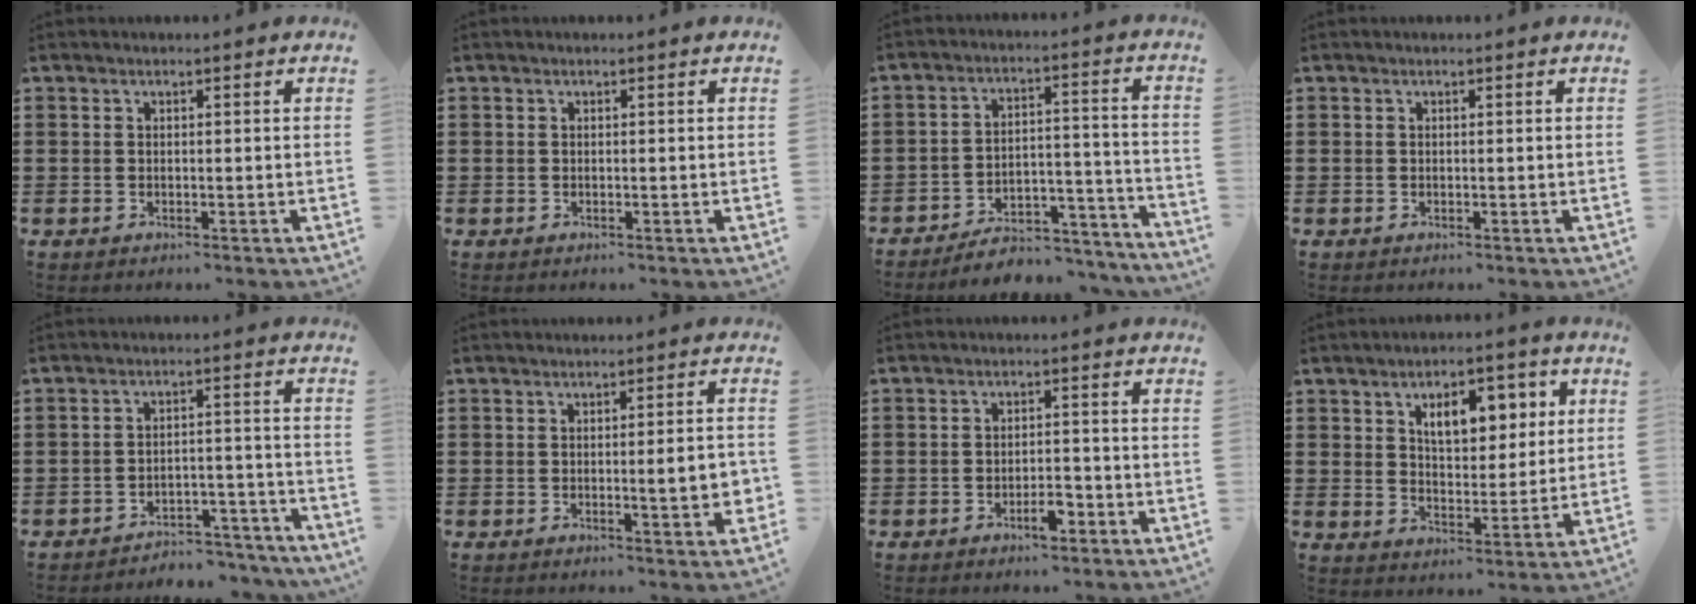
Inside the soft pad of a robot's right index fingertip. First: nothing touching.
{"total": 0.0}
{"total": 5.3, "force": [-4.9, 1.5, 1.3], "torque": [-0.022, 0.009, -0.096]}
{"total": 0.0}
{"total": 4.1, "force": [-4.1, 0.6, 0.6], "torque": [-0.014, 0.008, -0.085]}
{"total": 4.7, "force": [-0.5, 0.5, 4.7], "torque": [-0.061, -0.012, -0.011]}
{"total": 3.5, "force": [-2.1, 1.2, 2.6], "torque": [-0.042, 0.004, -0.037]}
{"total": 7.5, "force": [3.3, 4.0, 5.4], "torque": [-0.088, 0.002, 0.049]}